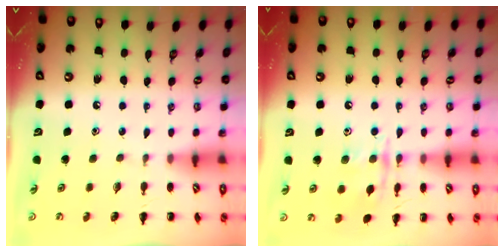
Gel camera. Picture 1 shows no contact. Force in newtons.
{"total": 11.2, "press": 11.1, "slide": 0.6}